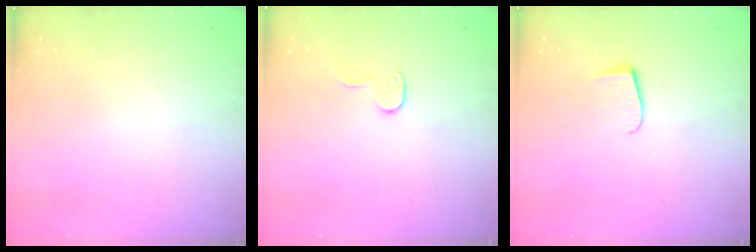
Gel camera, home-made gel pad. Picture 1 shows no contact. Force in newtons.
{"total": 6.4, "press": 6.4, "slide": 0.4}
{"total": 6.0, "press": 5.9, "slide": 0.7}